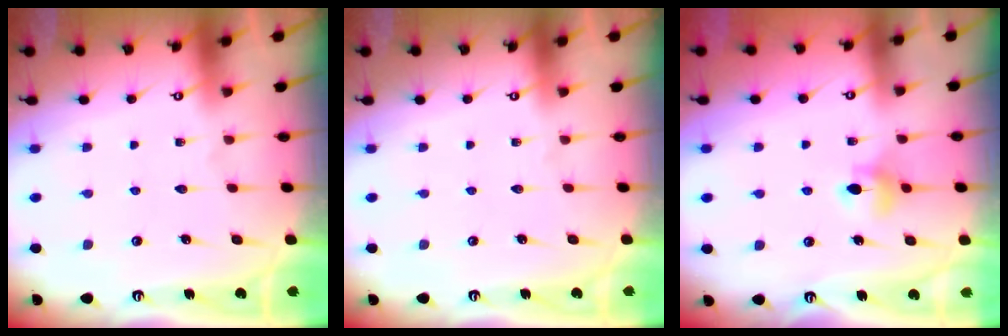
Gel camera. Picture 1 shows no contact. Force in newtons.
{"total": 0.0}
{"total": 6.5, "press": 6.4, "slide": 0.7}